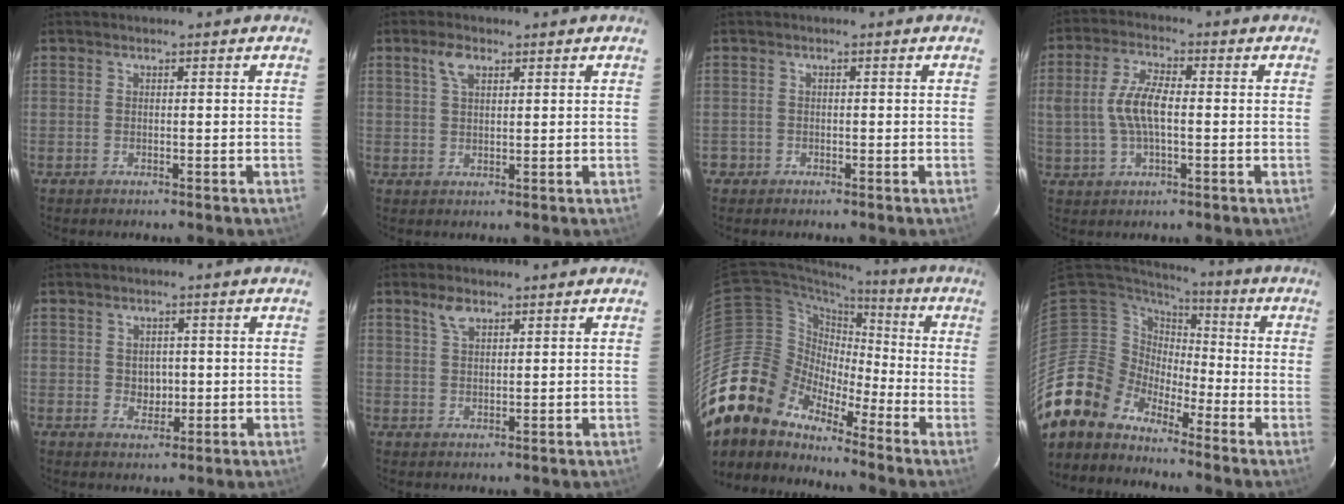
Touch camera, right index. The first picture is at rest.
{"total": 3.4, "force": [1.8, 1.7, 2.3], "torque": [-0.045, 0.008, 0.035]}
{"total": 1.7, "force": [-0.8, 1.4, -0.1], "torque": [-0.003, 0.007, -0.011]}
{"total": 8.2, "force": [-0.4, 3.6, 7.3], "torque": [-0.149, 0.008, -0.003]}
{"total": 3.3, "force": [0.0, 2.8, 1.7], "torque": [-0.027, 0.003, 0.004]}
{"total": 3.1, "force": [2.0, 1.4, 1.8], "torque": [-0.035, 0.006, 0.040]}
{"total": 16.2, "force": [-13.1, 8.6, 4.3], "torque": [-0.092, 0.014, -0.256]}
{"total": 11.3, "force": [-9.1, 6.7, 1.0], "torque": [-0.049, 0.028, -0.192]}